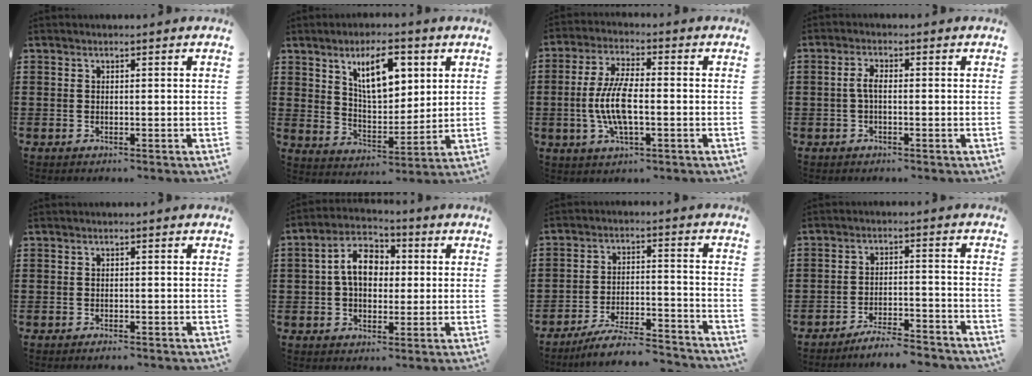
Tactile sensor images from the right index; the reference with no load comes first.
{"total": 9.5, "force": [4.3, 4.6, 7.1], "torque": [-0.123, 0.003, 0.071]}
{"total": 8.3, "force": [-1.3, 2.9, 7.7], "torque": [-0.173, -0.007, -0.031]}
{"total": 2.6, "force": [-0.5, 0.9, 2.4], "torque": [-0.060, -0.002, -0.015]}
{"total": 0.9, "force": [-0.8, 0.0, 0.3], "torque": [-0.010, -0.007, -0.015]}
{"total": 7.8, "force": [0.6, 5.1, 5.9], "torque": [-0.122, 0.014, 0.004]}
{"total": 7.3, "force": [-6.8, 0.5, 2.7], "torque": [-0.055, 0.002, -0.132]}
{"total": 5.1, "force": [-4.9, -0.1, 1.4], "torque": [-0.033, -0.005, -0.099]}